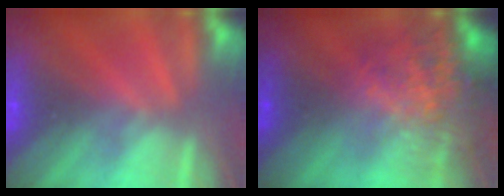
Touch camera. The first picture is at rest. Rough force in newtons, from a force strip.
{"total": 7.7}